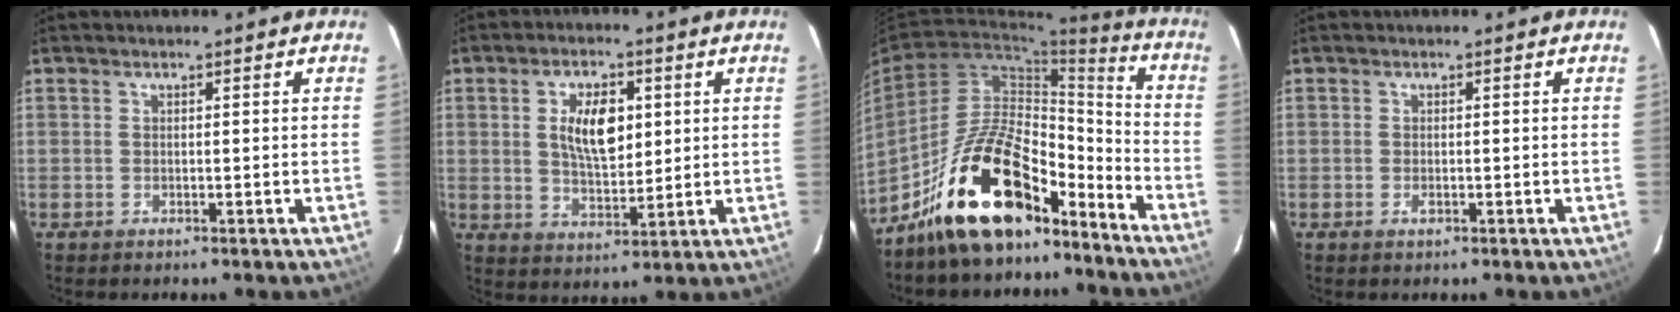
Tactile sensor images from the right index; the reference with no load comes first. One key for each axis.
{"total": 9.2, "fx": 2.2, "fy": 4.6, "fz": 7.7, "tx": -0.136, "ty": 0.007, "tz": 0.043}
{"total": 18.8, "fx": -14.0, "fy": 7.2, "fz": 10.3, "tx": -0.184, "ty": 0.032, "tz": -0.230}
{"total": 1.0, "fx": -0.4, "fy": 0.6, "fz": 0.7, "tx": -0.013, "ty": 0.000, "tz": -0.006}